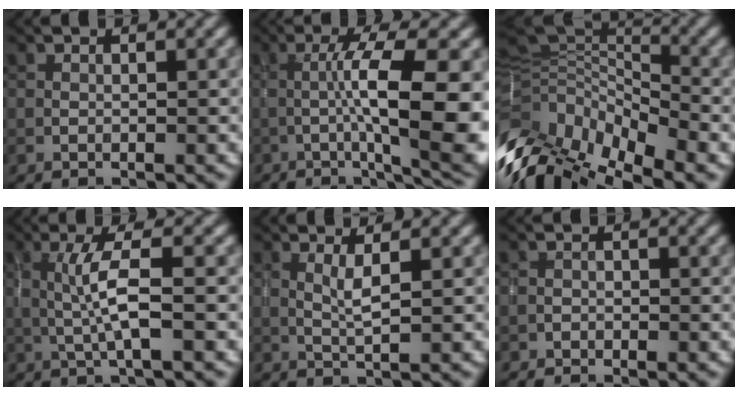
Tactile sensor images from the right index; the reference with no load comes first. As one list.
[{"total": 9.7, "force": [-1.4, 1.9, 9.4], "torque": [-0.133, 0.008, -0.027]}, {"total": 14.3, "force": [-6.2, 7.0, 10.9], "torque": [-0.223, 0.012, -0.077]}, {"total": 3.5, "force": [-0.2, 0.3, 3.5], "torque": [-0.072, 0.004, -0.004]}, {"total": 1.7, "force": [0.5, 0.1, 1.6], "torque": [-0.037, -0.001, 0.009]}, {"total": 1.3, "force": [-1.1, 0.6, 0.2], "torque": [-0.007, 0.004, -0.020]}]